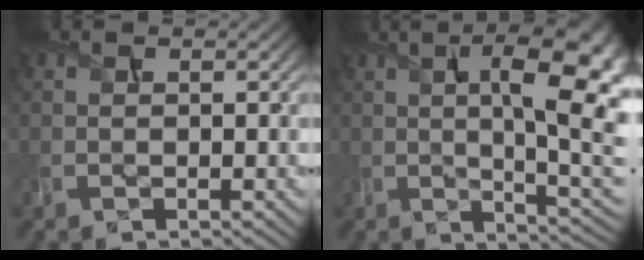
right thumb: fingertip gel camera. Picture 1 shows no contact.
{"total": 13.7, "force": [2.2, 4.1, 12.8], "torque": [-0.170, 0.010, 0.037]}